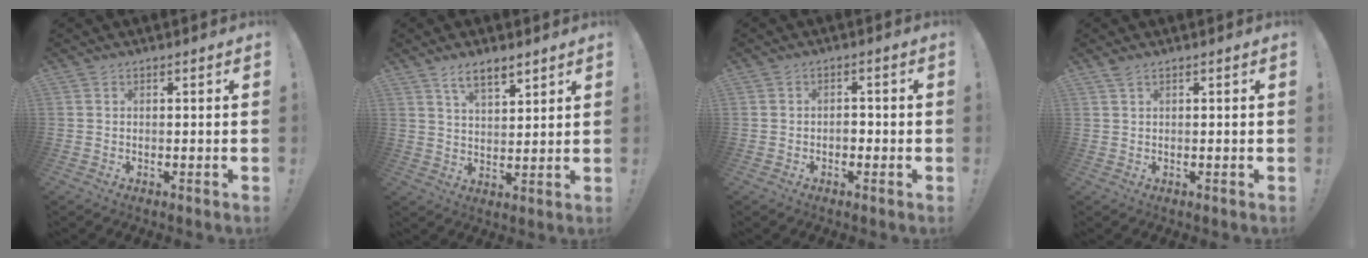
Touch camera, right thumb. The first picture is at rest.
{"total": 7.0, "force": [5.1, 2.5, 4.0], "torque": [-0.064, -0.026, 0.091]}
{"total": 2.1, "force": [-0.9, 1.6, 1.0], "torque": [-0.016, 0.003, -0.018]}
{"total": 1.3, "force": [1.0, 0.2, 0.8], "torque": [-0.010, -0.003, 0.017]}